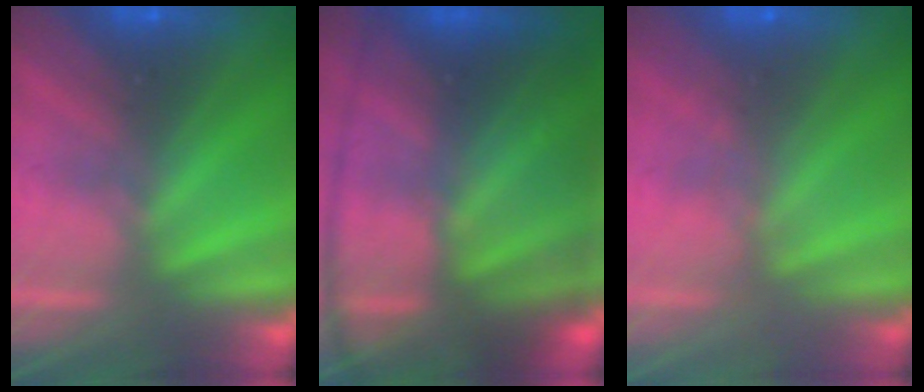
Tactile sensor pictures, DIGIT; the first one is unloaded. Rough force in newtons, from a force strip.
{"total": 8.1}
{"total": 1.8}